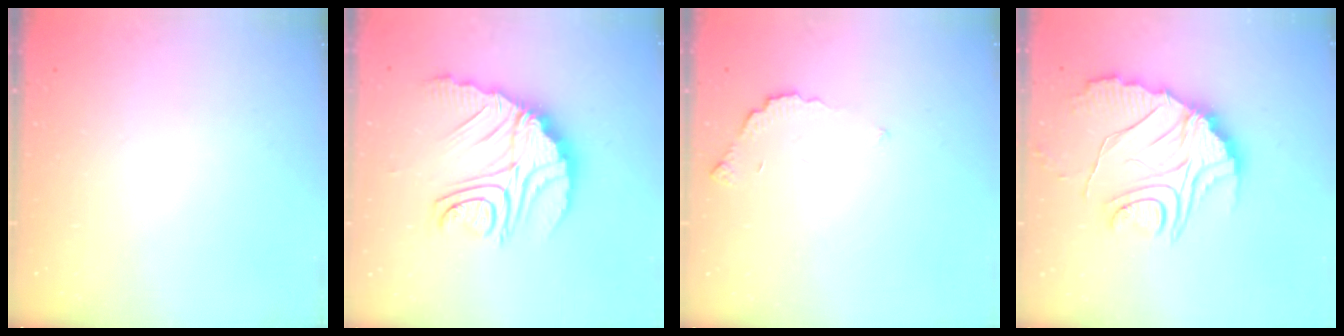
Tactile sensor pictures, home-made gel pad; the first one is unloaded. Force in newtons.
{"total": 21.0, "press": 20.9, "slide": 1.7}
{"total": 3.4, "press": 3.4, "slide": 0.2}
{"total": 15.6, "press": 15.6, "slide": 1.4}